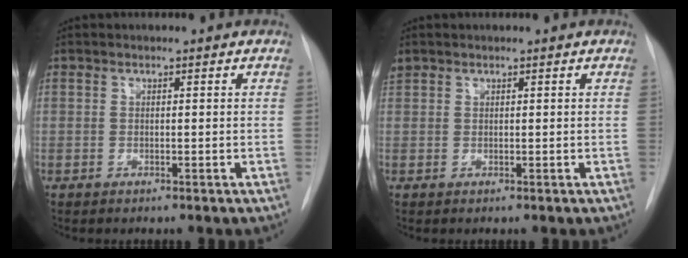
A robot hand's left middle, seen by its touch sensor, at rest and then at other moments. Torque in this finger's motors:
{"motor_torque": [-0.02, 0.00, 0.00, 0.01]}